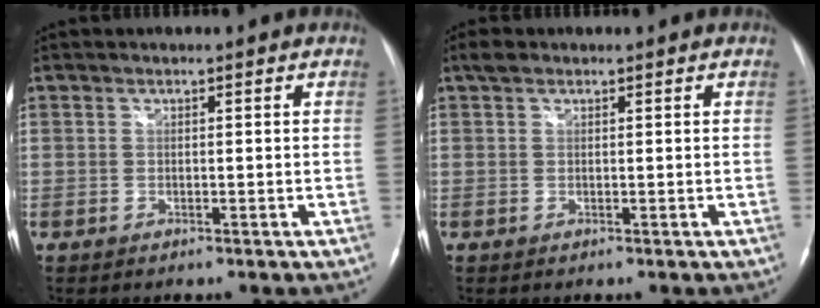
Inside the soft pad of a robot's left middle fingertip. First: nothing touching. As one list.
[{"total": 1.5, "force": [1.0, 0.8, 0.7], "torque": [-0.016, 0.016, 0.018]}]